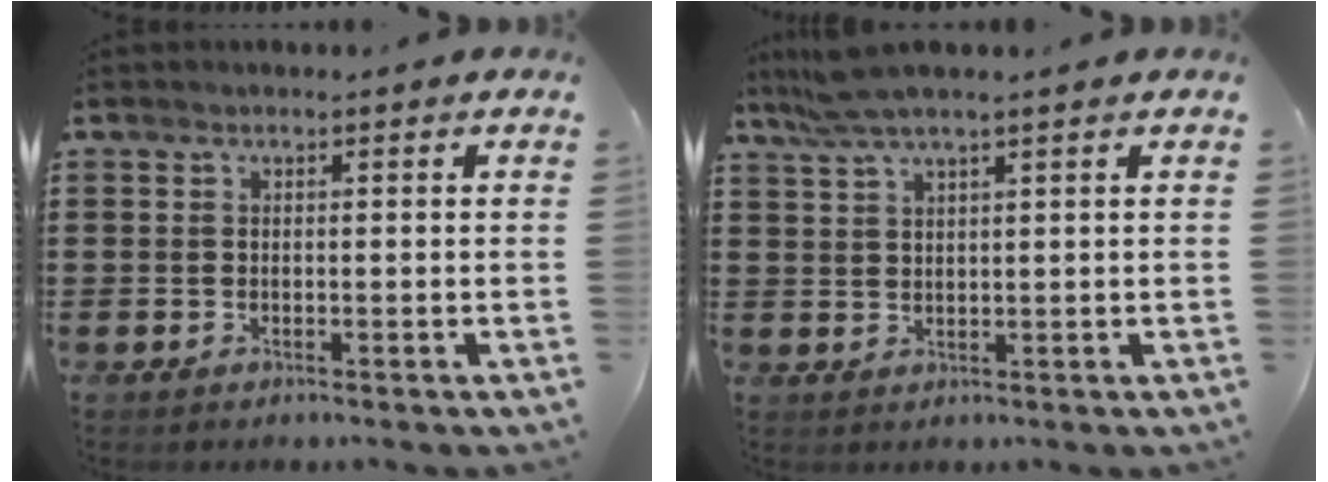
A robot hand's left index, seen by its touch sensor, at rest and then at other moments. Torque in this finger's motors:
{"motor_torque": [1.13, -1.01, 0.74, 0.21]}